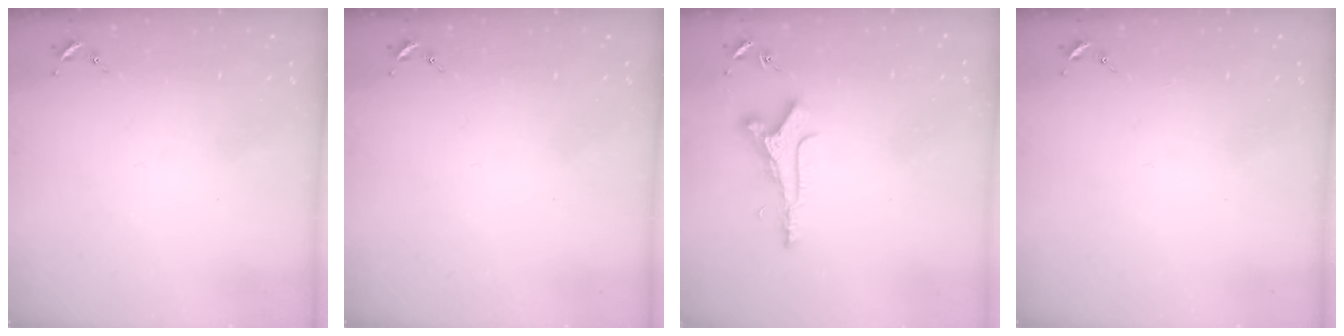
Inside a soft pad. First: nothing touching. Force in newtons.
{"total": 0.0}
{"total": 6.4, "press": 6.3, "slide": 0.6}
{"total": 0.0}